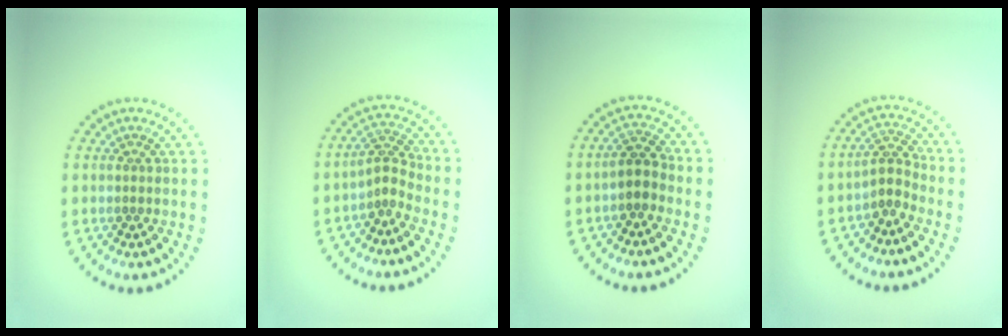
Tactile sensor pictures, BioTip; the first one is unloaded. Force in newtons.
{"total": 2.3, "press": 1.6, "slide": 1.6}
{"total": 2.3, "press": 2.1, "slide": 0.9}
{"total": 2.2, "press": 1.7, "slide": 1.4}